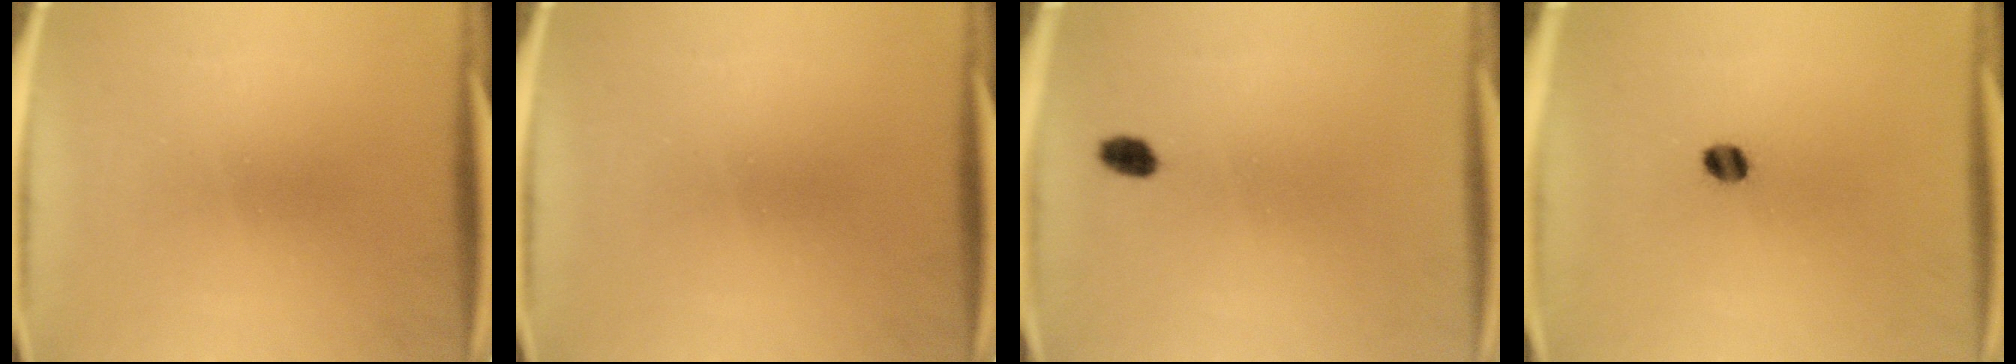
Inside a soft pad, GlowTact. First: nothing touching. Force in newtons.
{"total": 0.0}
{"total": 2.1}
{"total": 2.8}